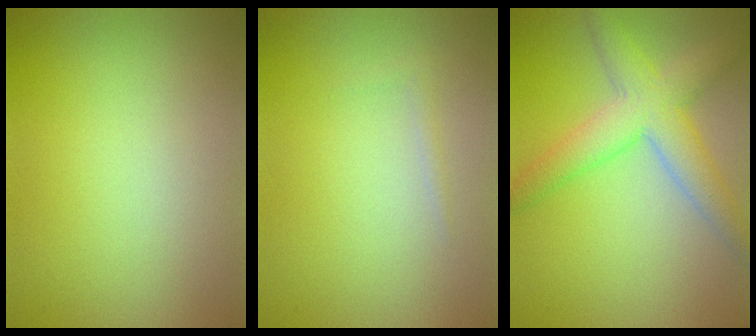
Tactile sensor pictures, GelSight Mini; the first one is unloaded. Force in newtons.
{"total": 0.6, "press": 0.6, "slide": 0.0}
{"total": 5.5, "press": 5.4, "slide": 0.3}